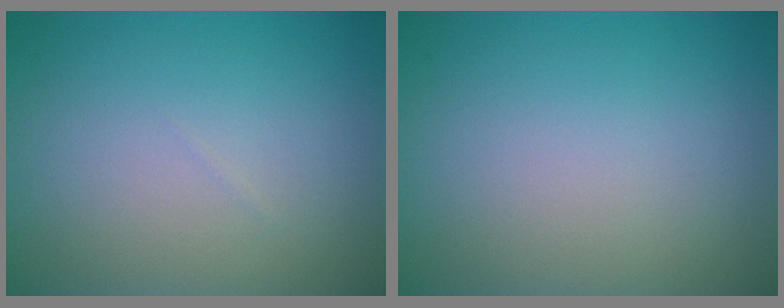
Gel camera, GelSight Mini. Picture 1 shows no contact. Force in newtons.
{"total": 0.0}